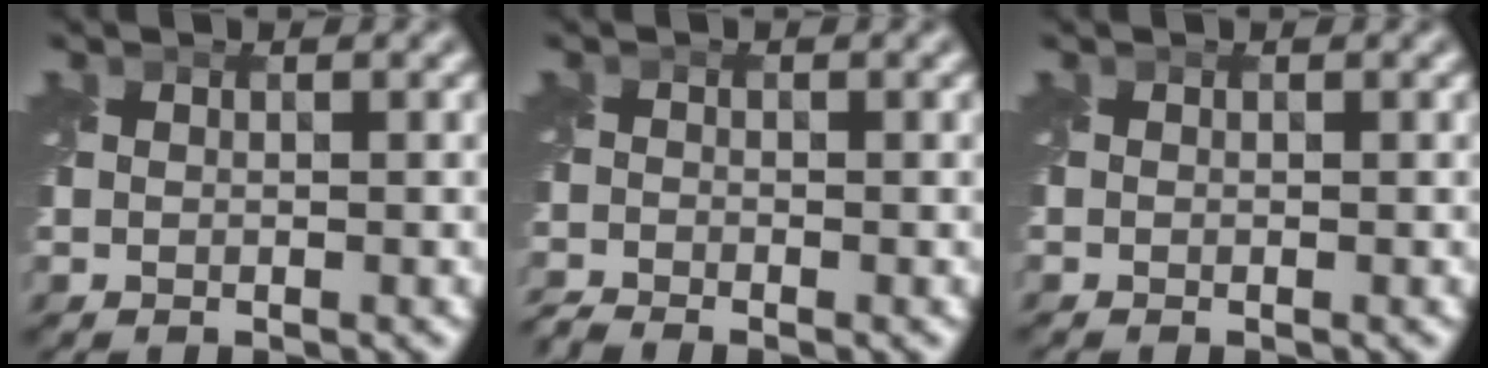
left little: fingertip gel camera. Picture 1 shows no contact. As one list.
[{"total": 1.8, "force": [-1.8, -0.2, 0.0], "torque": [-0.002, -0.011, -0.047]}, {"total": 0.0}]